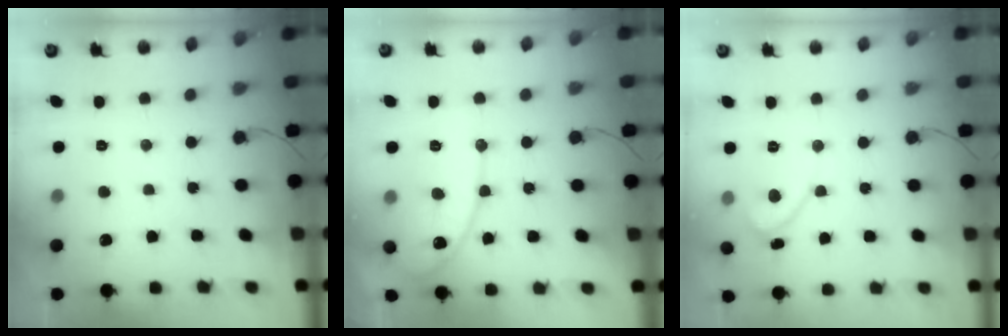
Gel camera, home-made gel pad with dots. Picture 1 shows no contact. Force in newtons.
{"total": 12.2, "press": 12.1, "slide": 1.0}
{"total": 2.2, "press": 2.2, "slide": 0.2}